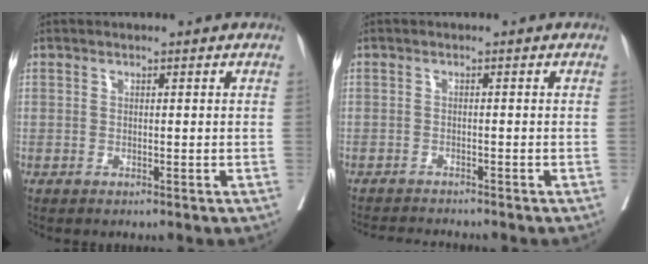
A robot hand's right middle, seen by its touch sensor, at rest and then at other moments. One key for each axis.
{"total": 4.1, "fx": -4.0, "fy": -0.2, "fz": 0.9, "tx": -0.007, "ty": -0.012, "tz": -0.063}